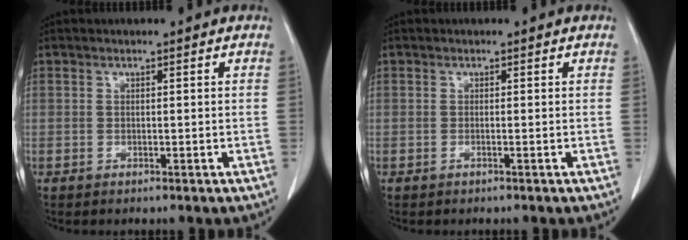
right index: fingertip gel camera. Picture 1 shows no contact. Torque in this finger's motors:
{"motor_torque": [0.00, 0.00, 0.00, 0.00]}